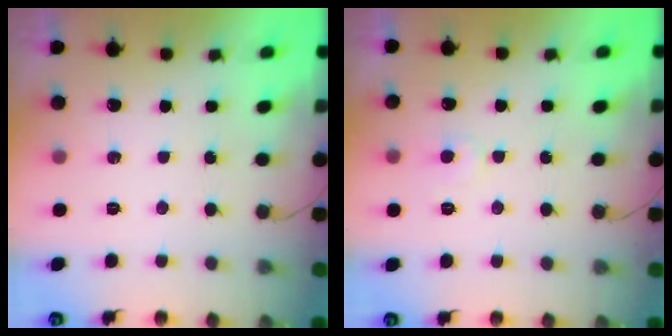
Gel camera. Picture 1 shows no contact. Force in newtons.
{"total": 3.9, "press": 3.9, "slide": 0.3}